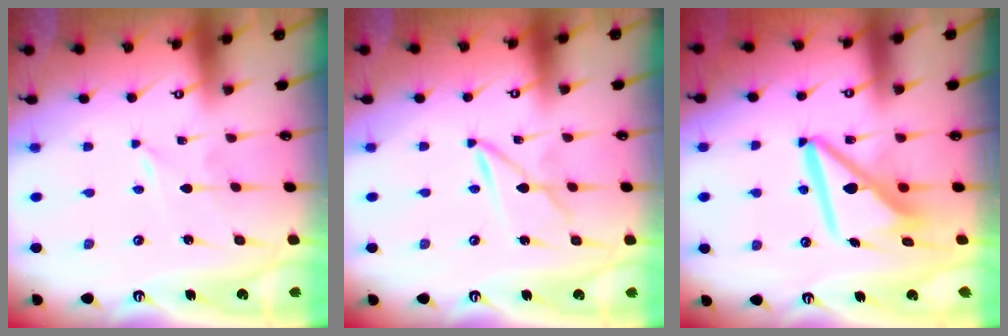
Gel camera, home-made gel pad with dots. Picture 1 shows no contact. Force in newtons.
{"total": 2.9, "press": 2.9, "slide": 0.3}
{"total": 10.6, "press": 10.5, "slide": 1.5}